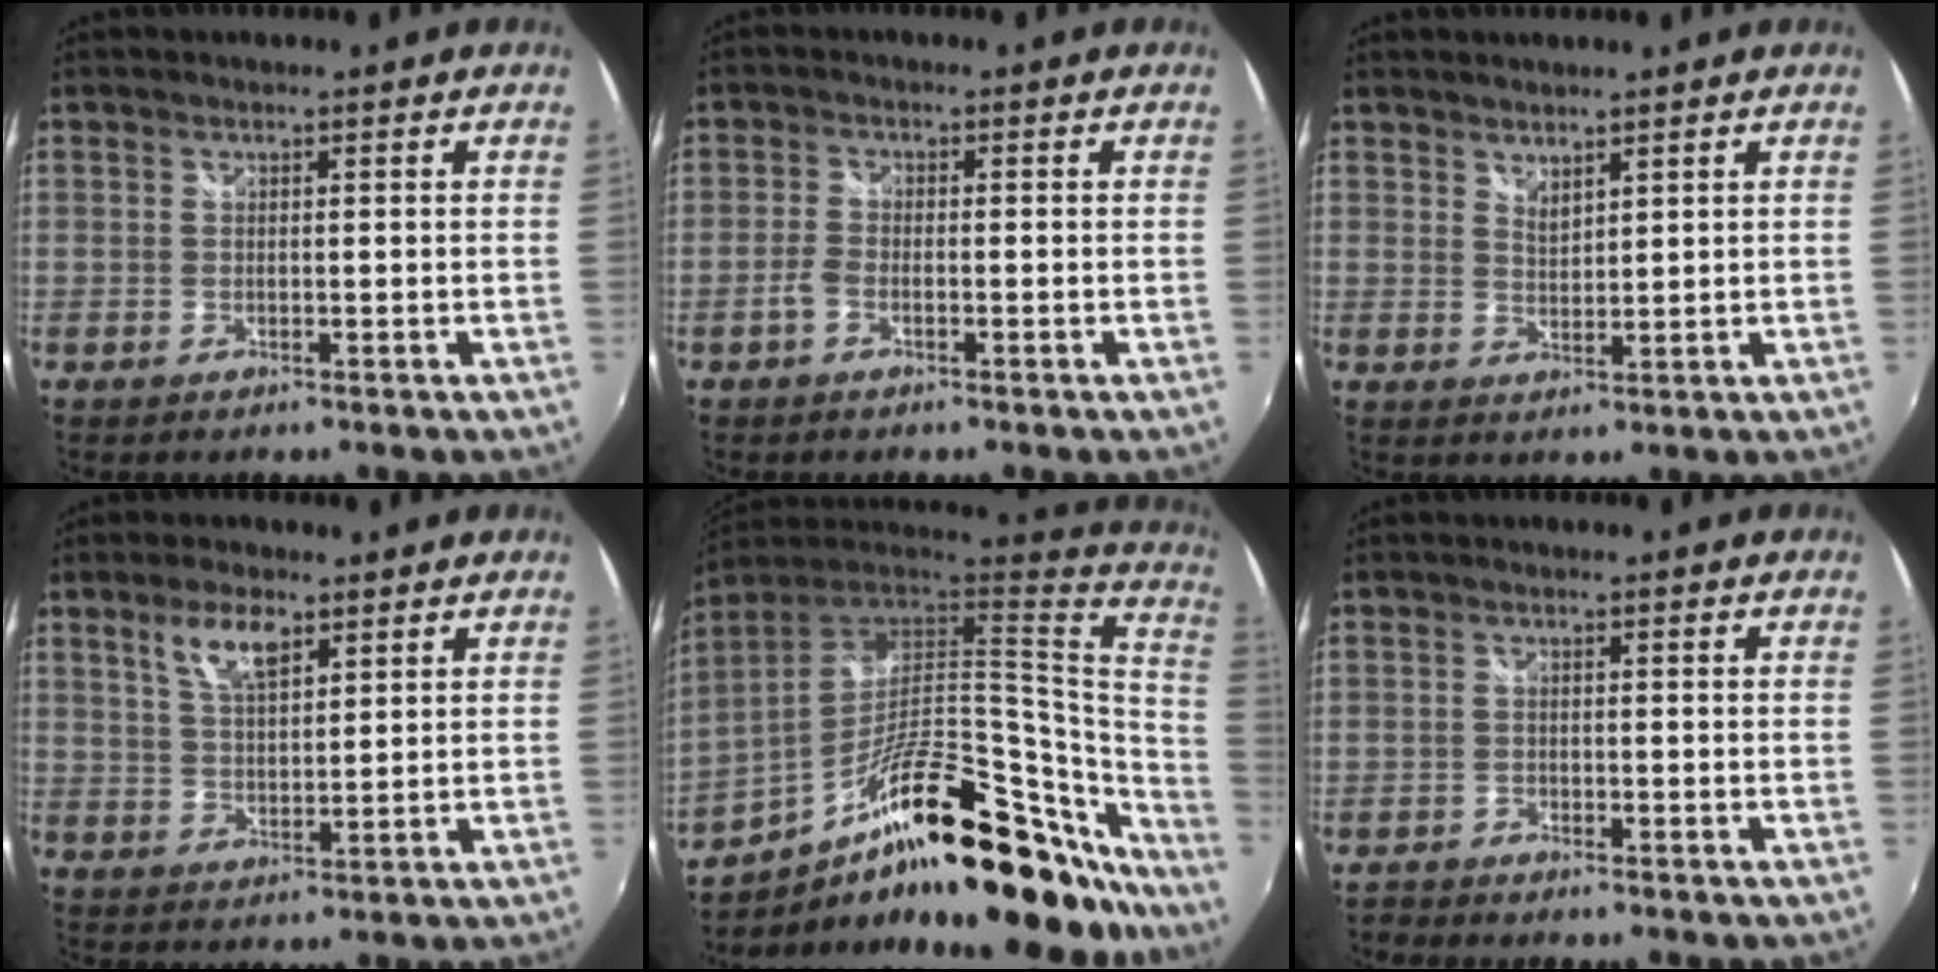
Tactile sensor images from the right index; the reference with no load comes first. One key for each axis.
{"total": 2.5, "fx": -1.4, "fy": 1.1, "fz": 1.8, "tx": -0.051, "ty": 0.004, "tz": -0.032}
{"total": 2.3, "fx": 2.1, "fy": 0.7, "fz": 0.7, "tx": -0.010, "ty": 0.001, "tz": 0.037}
{"total": 6.1, "fx": 3.5, "fy": 2.4, "fz": 4.4, "tx": -0.082, "ty": 0.008, "tz": 0.067}
{"total": 35.6, "fx": -21.1, "fy": 12.6, "fz": 25.7, "tx": -0.383, "ty": 0.000, "tz": -0.319}
{"total": 2.4, "fx": -2.3, "fy": 0.6, "fz": 0.2, "tx": -0.013, "ty": -0.008, "tz": -0.047}